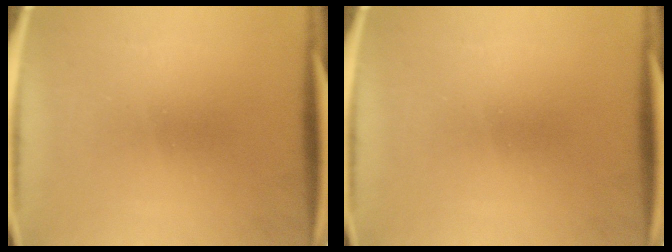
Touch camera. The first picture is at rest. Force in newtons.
{"total": 0.0}